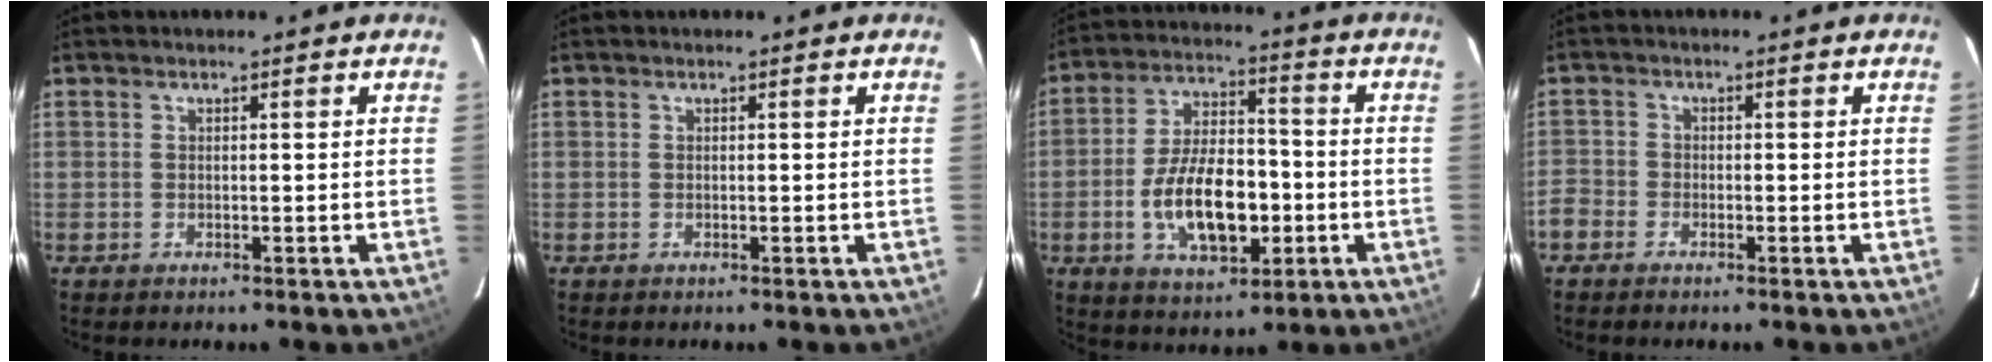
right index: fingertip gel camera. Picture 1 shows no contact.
{"total": 0.0}
{"total": 14.4, "force": [-3.7, 7.2, 11.9], "torque": [-0.230, 0.006, -0.053]}
{"total": 4.2, "force": [-2.6, 3.2, 0.9], "torque": [-0.033, 0.003, -0.060]}